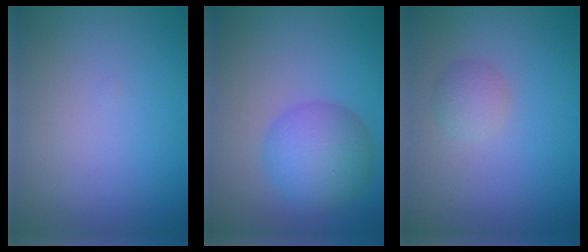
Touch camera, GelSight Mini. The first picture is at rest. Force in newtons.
{"total": 5.3, "press": 5.3, "slide": 0.2}
{"total": 1.7, "press": 1.7, "slide": 0.0}